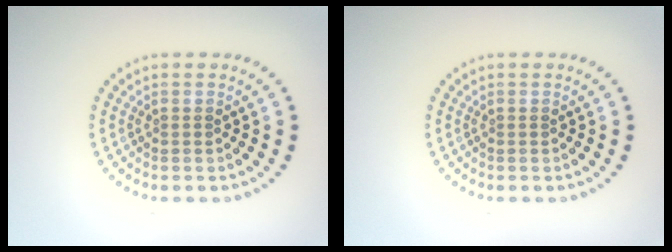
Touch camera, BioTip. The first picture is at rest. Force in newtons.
{"total": 0.0}